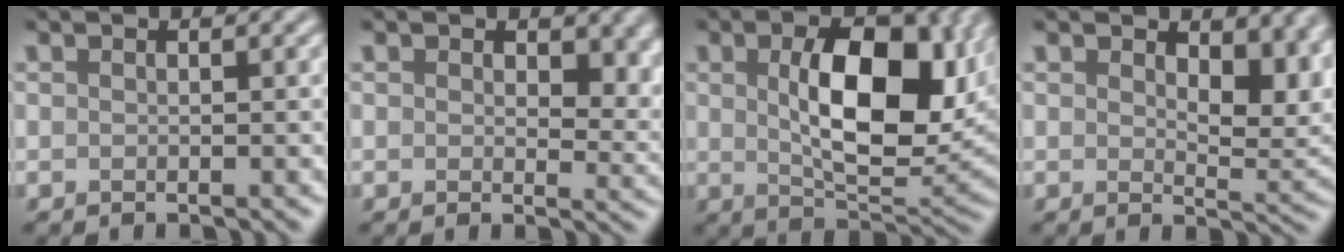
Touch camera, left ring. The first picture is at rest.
{"total": 4.5, "force": [1.4, 2.8, 3.1], "torque": [-0.040, -0.012, 0.018]}
{"total": 10.4, "force": [1.5, 5.1, 9.0], "torque": [-0.137, -0.002, 0.032]}
{"total": 5.5, "force": [2.3, 2.9, 4.1], "torque": [-0.053, -0.011, 0.034]}